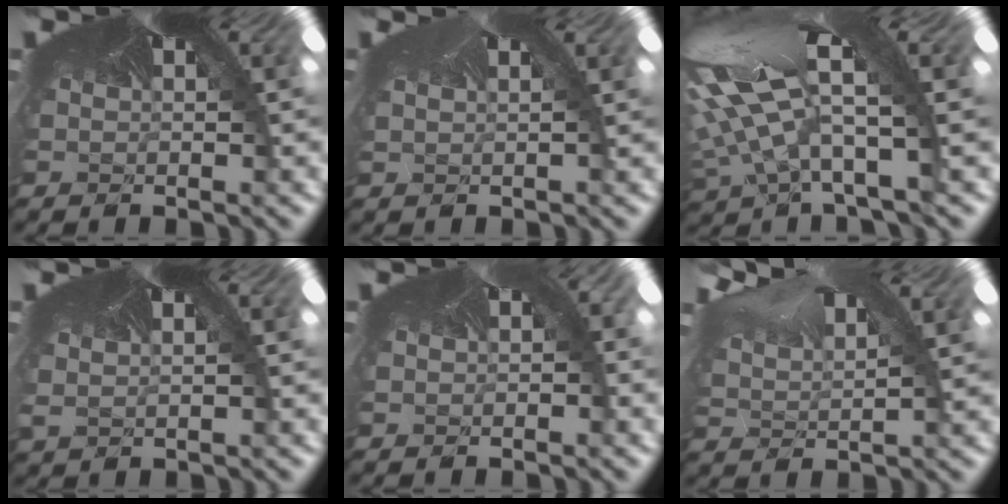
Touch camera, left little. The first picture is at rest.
{"total": 0.6, "force": [0.2, -0.2, -0.6], "torque": [0.000, 0.009, -0.006]}
{"total": 5.6, "force": [-4.3, -2.0, 2.9], "torque": [-0.121, -0.073, -0.042]}
{"total": 1.3, "force": [0.6, 0.6, 0.9], "torque": [-0.037, 0.004, 0.011]}
{"total": 1.0, "force": [-0.2, 0.8, 0.5], "torque": [-0.012, 0.001, -0.004]}
{"total": 1.4, "force": [1.1, 0.5, 0.8], "torque": [-0.060, 0.008, 0.024]}